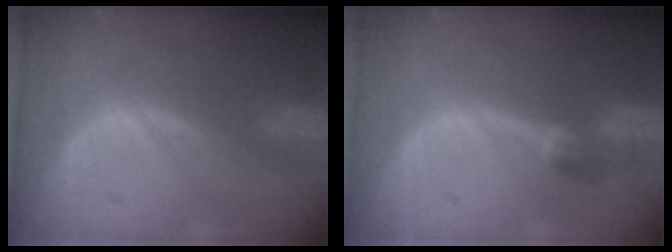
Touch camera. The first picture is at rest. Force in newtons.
{"total": 2.7, "press": 2.7, "slide": 0.1}